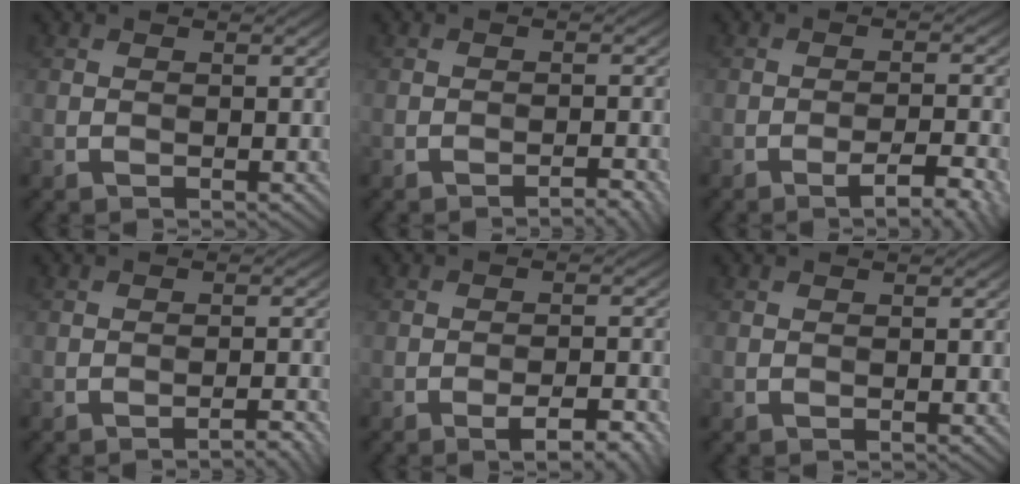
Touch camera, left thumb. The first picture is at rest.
{"total": 2.4, "force": [-1.8, 0.2, 1.5], "torque": [-0.020, 0.008, -0.031]}
{"total": 6.1, "force": [-3.7, 1.1, 4.7], "torque": [-0.070, 0.010, -0.050]}
{"total": 2.4, "force": [-1.8, 0.2, 1.5], "torque": [-0.021, 0.010, -0.031]}
{"total": 5.1, "force": [-3.0, 1.1, 4.0], "torque": [-0.064, 0.009, -0.041]}
{"total": 0.0}